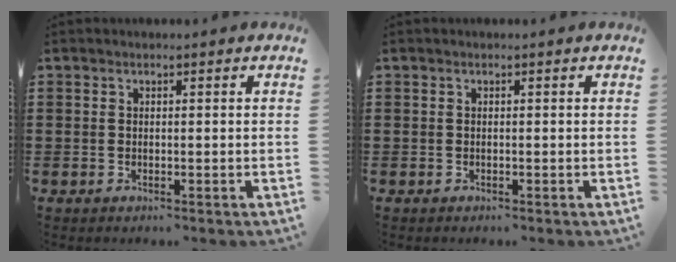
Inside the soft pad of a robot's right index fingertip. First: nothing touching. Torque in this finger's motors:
{"motor_torque": [-1.07, 1.07, -0.09, -0.09]}